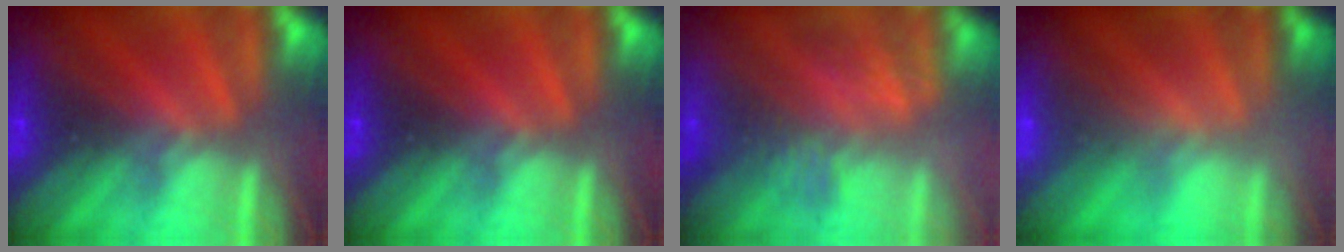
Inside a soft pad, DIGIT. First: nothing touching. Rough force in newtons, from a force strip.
{"total": 0.0}
{"total": 2.8}
{"total": 2.1}